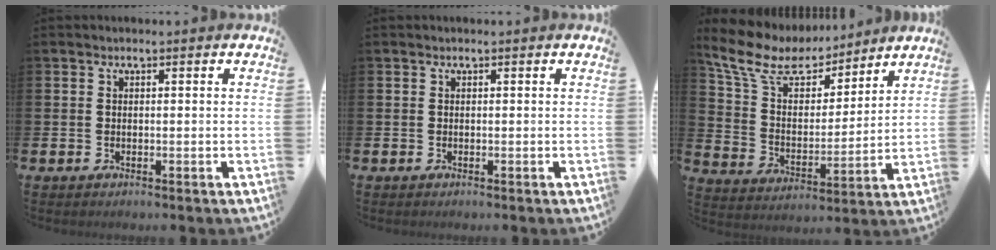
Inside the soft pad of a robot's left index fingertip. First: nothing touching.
{"total": 0.0}
{"total": 10.1, "force": [8.4, 4.3, 3.7], "torque": [-0.120, -0.042, 0.151]}